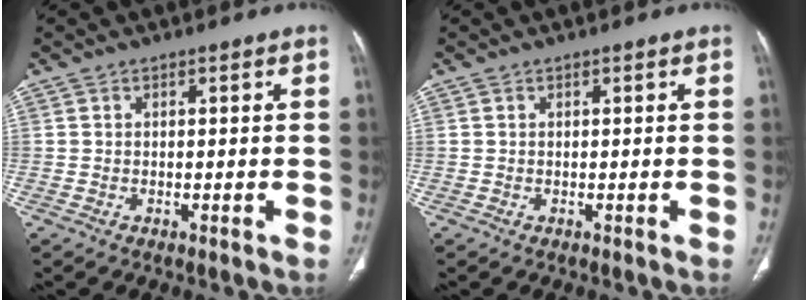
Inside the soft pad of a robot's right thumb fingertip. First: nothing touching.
{"total": 0.0}